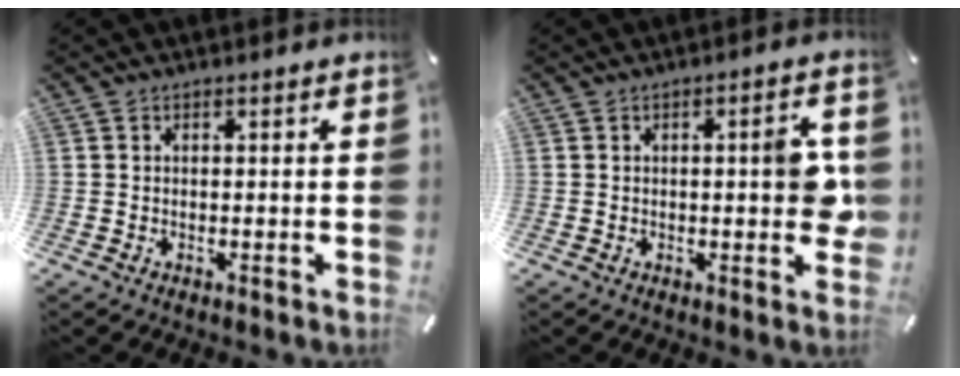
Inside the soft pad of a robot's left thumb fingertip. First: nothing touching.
{"total": 7.0, "force": [0.3, 2.5, 6.6], "torque": [-0.075, -0.006, -0.002]}